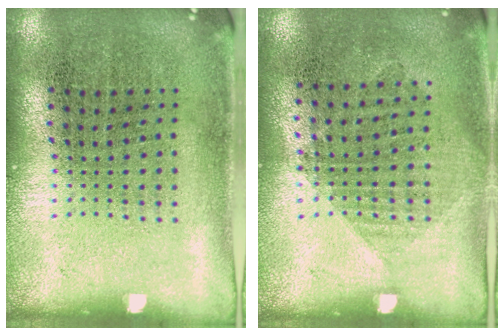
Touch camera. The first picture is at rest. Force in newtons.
{"total": 1.0, "press": 0.9, "slide": 0.5}